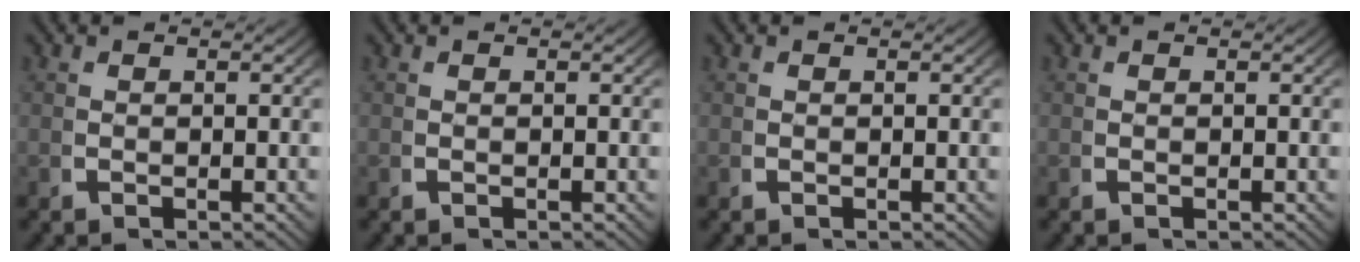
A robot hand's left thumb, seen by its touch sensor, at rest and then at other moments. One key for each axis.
{"total": 0.0}
{"total": 0.0}
{"total": 0.0}